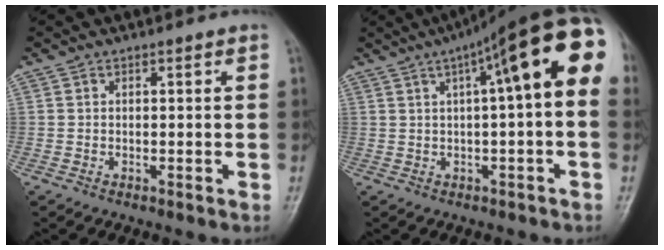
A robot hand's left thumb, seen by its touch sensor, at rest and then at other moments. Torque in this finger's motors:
{"motor_torque": [1.79, 3.22, 2.27, -0.45, 0.19]}